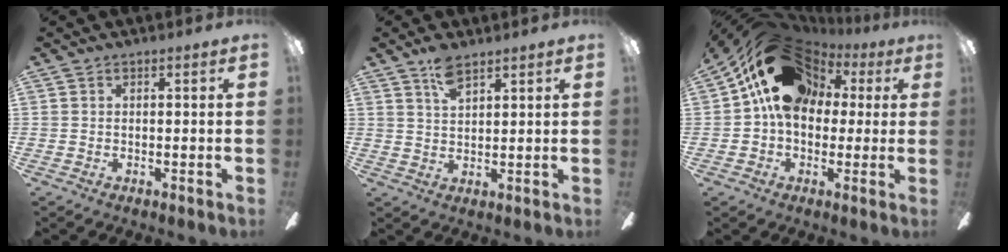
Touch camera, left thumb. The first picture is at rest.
{"total": 5.4, "force": [3.8, 2.2, 3.2], "torque": [-0.056, -0.011, 0.068]}
{"total": 19.6, "force": [7.1, 14.3, 11.5], "torque": [-0.192, -0.012, 0.134]}